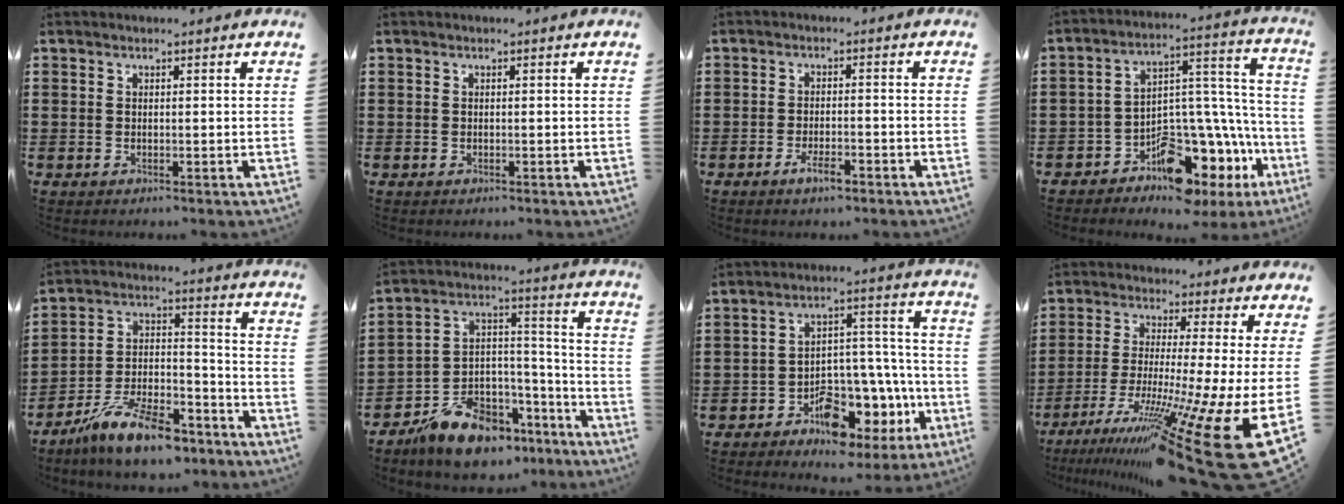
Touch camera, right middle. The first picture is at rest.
{"total": 0.0}
{"total": 3.4, "force": [-2.2, 1.1, 2.4], "torque": [-0.046, 0.003, -0.043]}
{"total": 9.2, "force": [-7.2, 4.0, 4.0], "torque": [-0.064, 0.002, -0.134]}
{"total": 12.5, "force": [-10.0, 3.2, 6.8], "torque": [-0.127, 0.035, -0.191]}
{"total": 11.3, "force": [-9.0, 5.6, 3.9], "torque": [-0.079, 0.042, -0.166]}
{"total": 8.5, "force": [-5.4, 5.1, 4.1], "torque": [-0.068, 0.017, -0.091]}
{"total": 16.3, "force": [-8.8, 1.7, 13.6], "torque": [-0.213, -0.004, -0.146]}